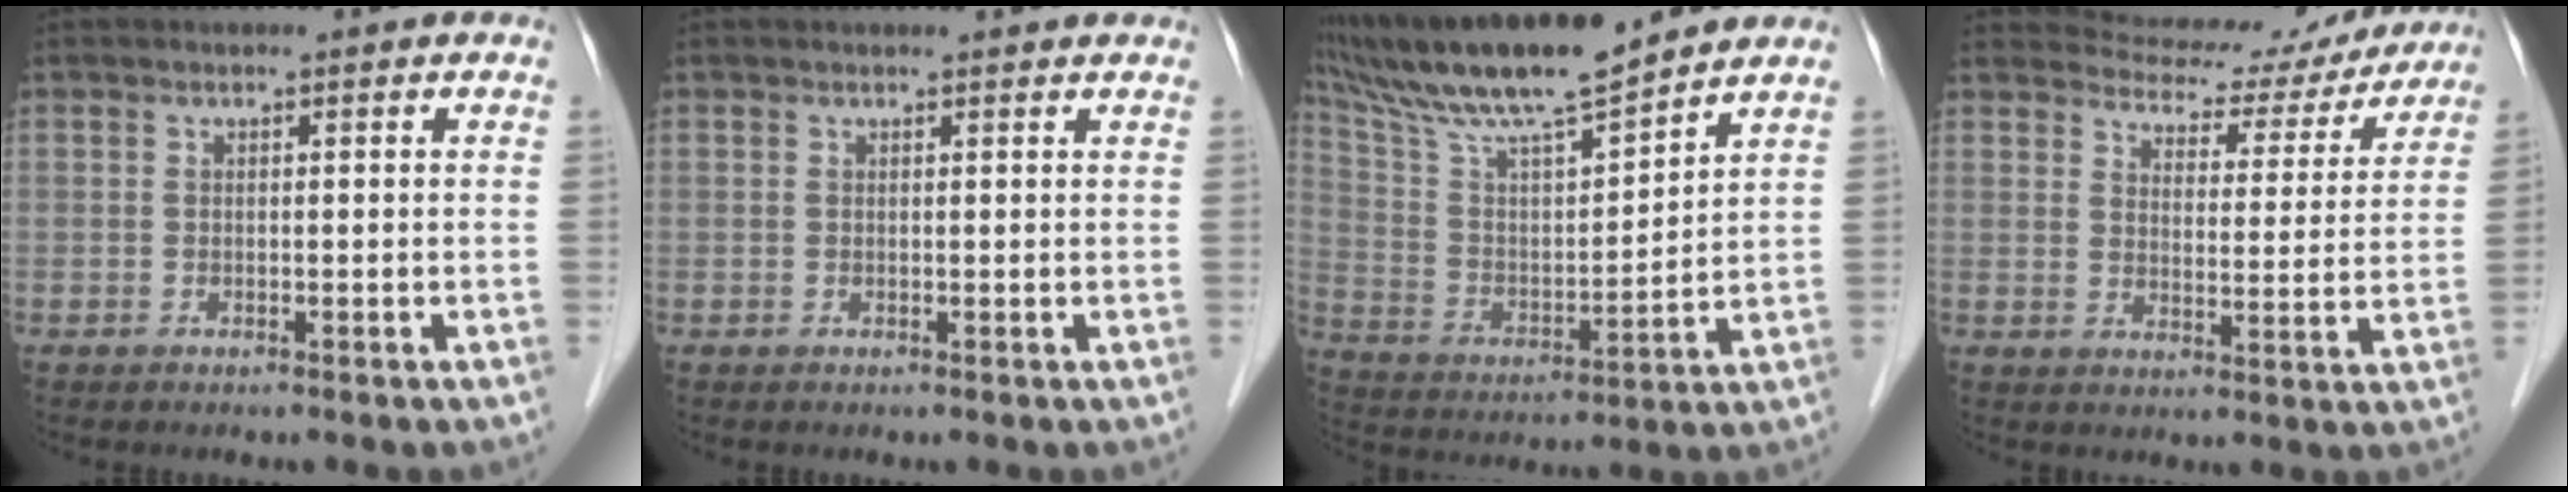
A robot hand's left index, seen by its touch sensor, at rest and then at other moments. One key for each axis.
{"total": 2.2, "fx": 2.2, "fy": 0.3, "fz": 0.5, "tx": -0.012, "ty": 0.004, "tz": 0.018}
{"total": 16.1, "fx": 13.8, "fy": 0.8, "fz": 8.3, "tx": -0.159, "ty": 0.007, "tz": 0.252}
{"total": 12.8, "fx": 12.2, "fy": 3.8, "fz": 1.1, "tx": -0.002, "ty": -0.006, "tz": 0.143}